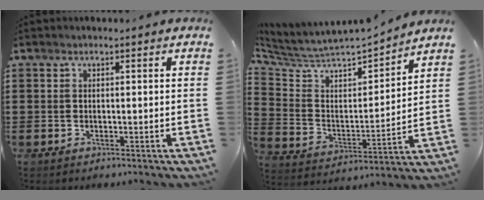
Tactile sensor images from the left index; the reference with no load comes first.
{"total": 4.9, "force": [4.6, 1.2, 1.1], "torque": [-0.053, -0.046, 0.072]}